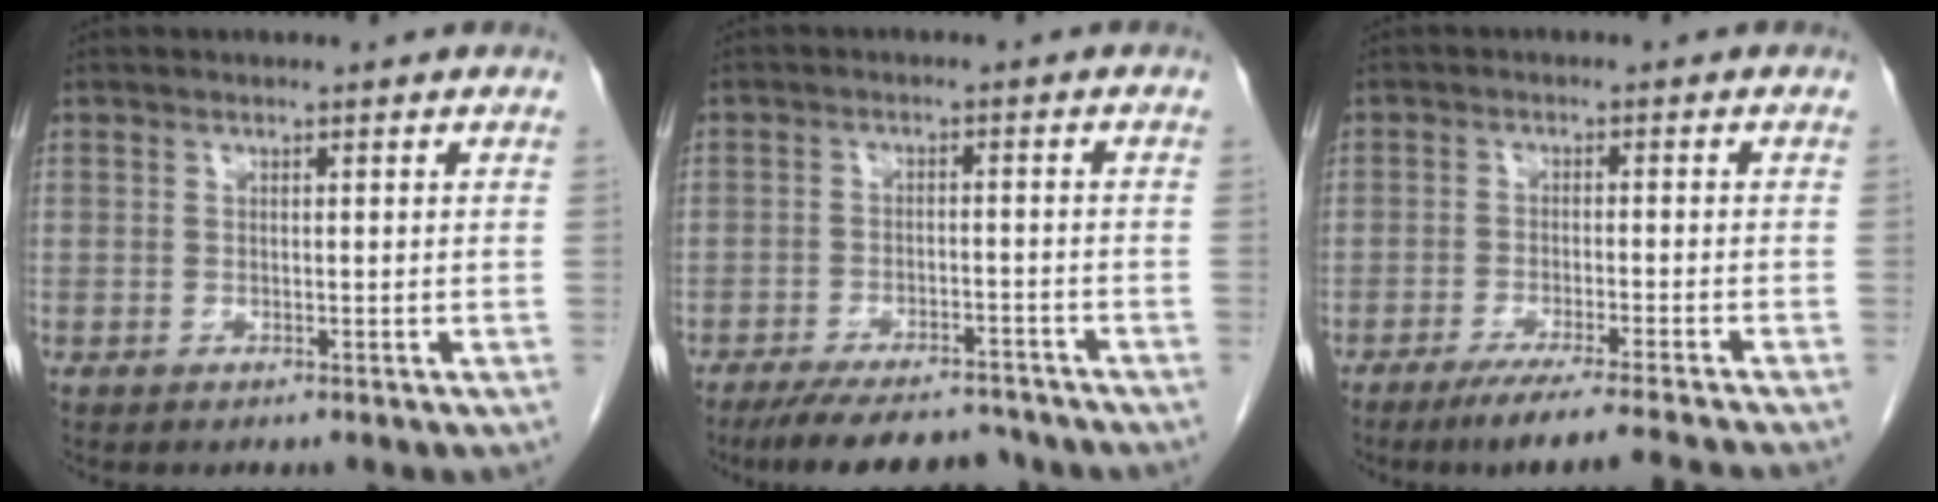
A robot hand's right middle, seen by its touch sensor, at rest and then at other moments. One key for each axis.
{"total": 11.2, "fx": -10.1, "fy": 2.7, "fz": 4.0, "tx": -0.062, "ty": 0.002, "tz": -0.146}
{"total": 10.5, "fx": -9.2, "fy": -1.7, "fz": 4.8, "tx": -0.043, "ty": -0.023, "tz": -0.140}